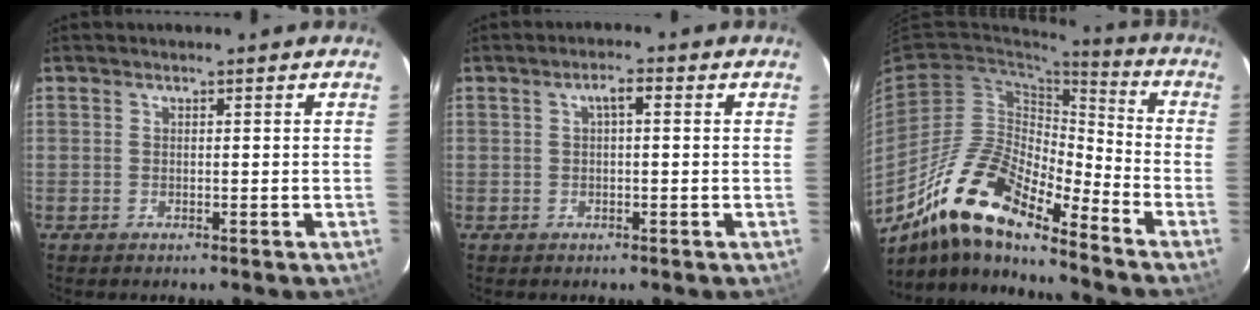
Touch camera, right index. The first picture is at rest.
{"total": 2.2, "force": [0.4, 0.6, 2.1], "torque": [-0.040, 0.011, 0.007]}
{"total": 16.9, "force": [-12.6, 4.2, 10.4], "torque": [-0.184, -0.009, -0.245]}